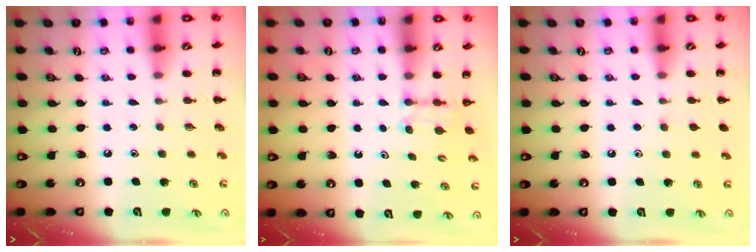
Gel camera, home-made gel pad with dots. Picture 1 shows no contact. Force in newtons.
{"total": 2.8, "press": 2.6, "slide": 1.1}
{"total": 1.5, "press": 1.3, "slide": 0.7}